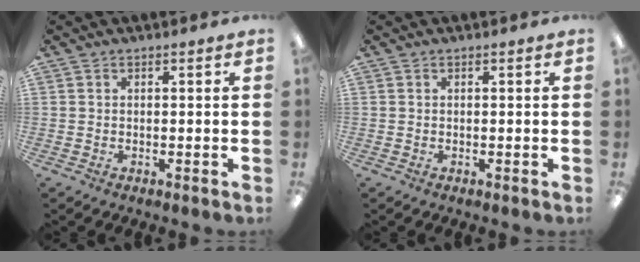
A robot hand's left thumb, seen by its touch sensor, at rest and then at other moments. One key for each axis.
{"total": 0.0}